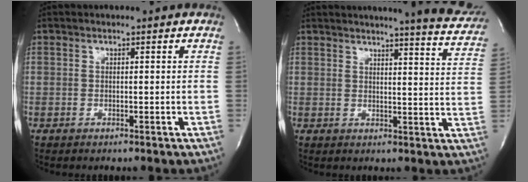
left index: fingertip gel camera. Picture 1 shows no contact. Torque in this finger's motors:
{"motor_torque": [0.00, -0.14, 0.46, 0.08]}